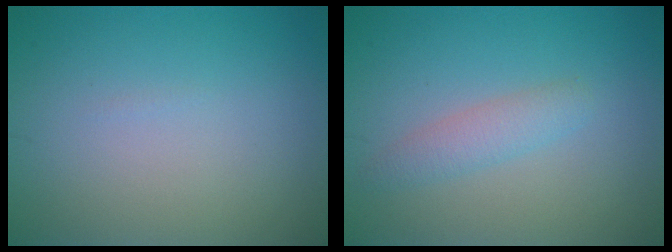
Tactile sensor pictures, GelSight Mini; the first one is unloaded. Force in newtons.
{"total": 1.9, "press": 1.9, "slide": 0.1}